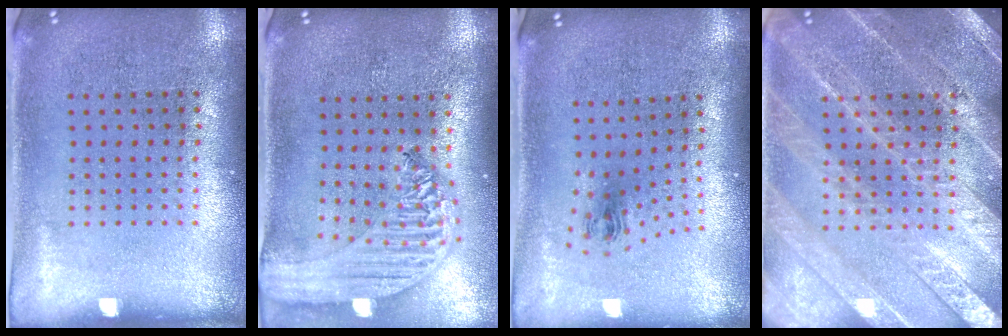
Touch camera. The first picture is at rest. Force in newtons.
{"total": 2.4, "press": 2.1, "slide": 1.1}
{"total": 1.0, "press": 0.4, "slide": 0.9}
{"total": 3.3, "press": 3.2, "slide": 0.5}